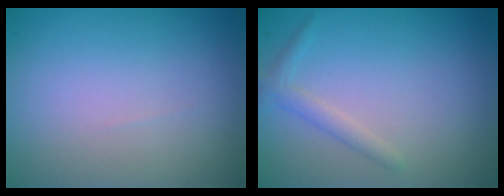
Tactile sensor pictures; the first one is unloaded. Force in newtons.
{"total": 1.3, "press": 1.3, "slide": 0.1}